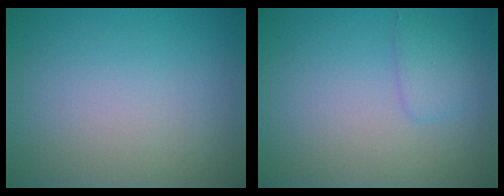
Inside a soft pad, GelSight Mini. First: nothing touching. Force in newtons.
{"total": 1.7, "press": 1.7, "slide": 0.2}